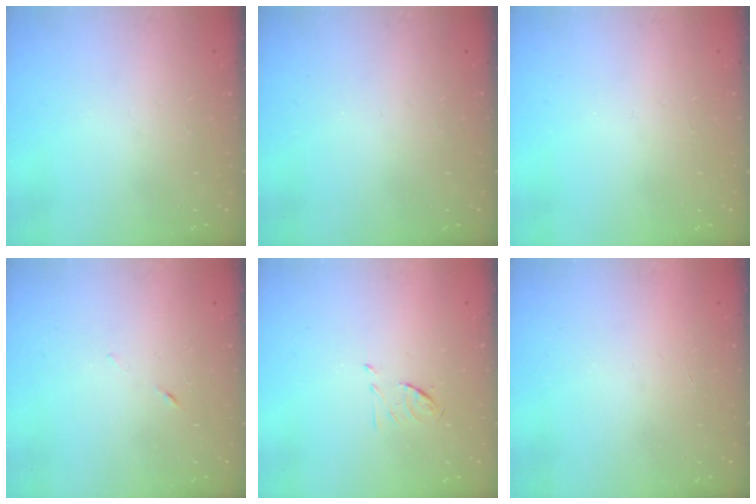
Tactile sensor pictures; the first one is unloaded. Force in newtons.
{"total": 0.0}
{"total": 0.0}
{"total": 4.5, "press": 4.5, "slide": 0.6}
{"total": 6.3, "press": 6.2, "slide": 1.0}
{"total": 1.7, "press": 1.7, "slide": 0.1}